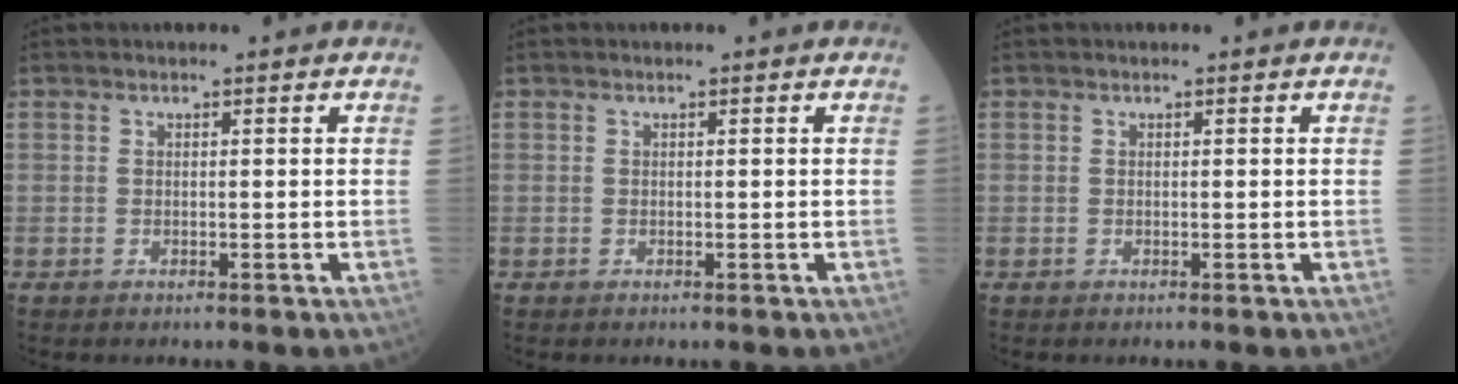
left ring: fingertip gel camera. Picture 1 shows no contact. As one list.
[{"total": 0.0}, {"total": 0.0}]